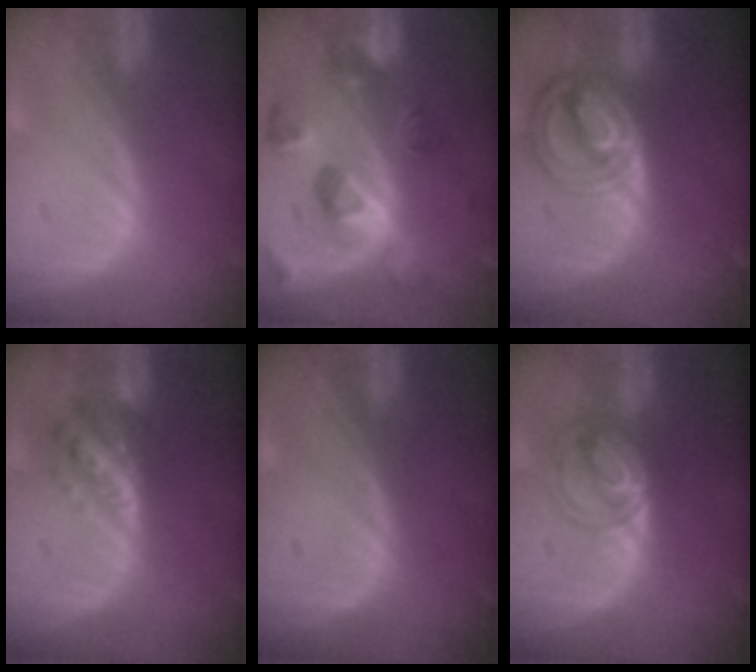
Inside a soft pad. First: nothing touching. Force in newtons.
{"total": 10.4, "press": 9.3, "slide": 4.7}
{"total": 8.6, "press": 7.4, "slide": 4.4}
{"total": 5.8, "press": 5.3, "slide": 2.5}
{"total": 0.0}
{"total": 6.4, "press": 5.8, "slide": 2.8}